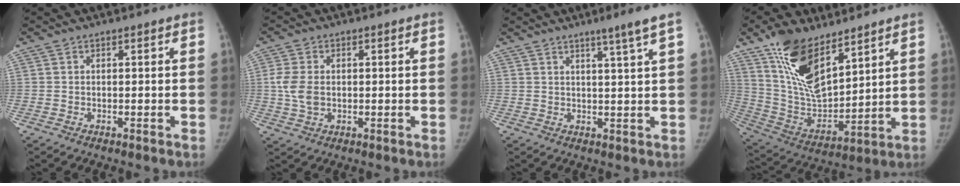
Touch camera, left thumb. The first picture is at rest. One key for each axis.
{"total": 5.5, "fx": 0.3, "fy": 3.9, "fz": 3.9, "tx": -0.082, "ty": 0.001, "tz": 0.008}
{"total": 4.8, "fx": 3.0, "fy": -1.0, "fz": 3.6, "tx": -0.056, "ty": -0.021, "tz": 0.047}
{"total": 18.2, "fx": 11.4, "fy": 7.9, "fz": 11.7, "tx": -0.182, "ty": -0.063, "tz": 0.229}